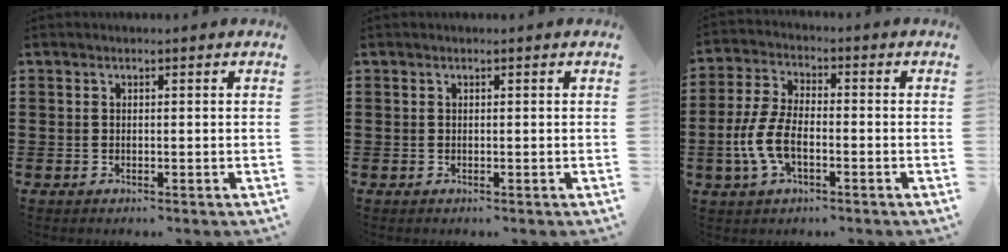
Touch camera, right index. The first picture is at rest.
{"total": 0.0}
{"total": 7.5, "force": [-2.3, 3.8, 6.1], "torque": [-0.144, -0.005, -0.048]}